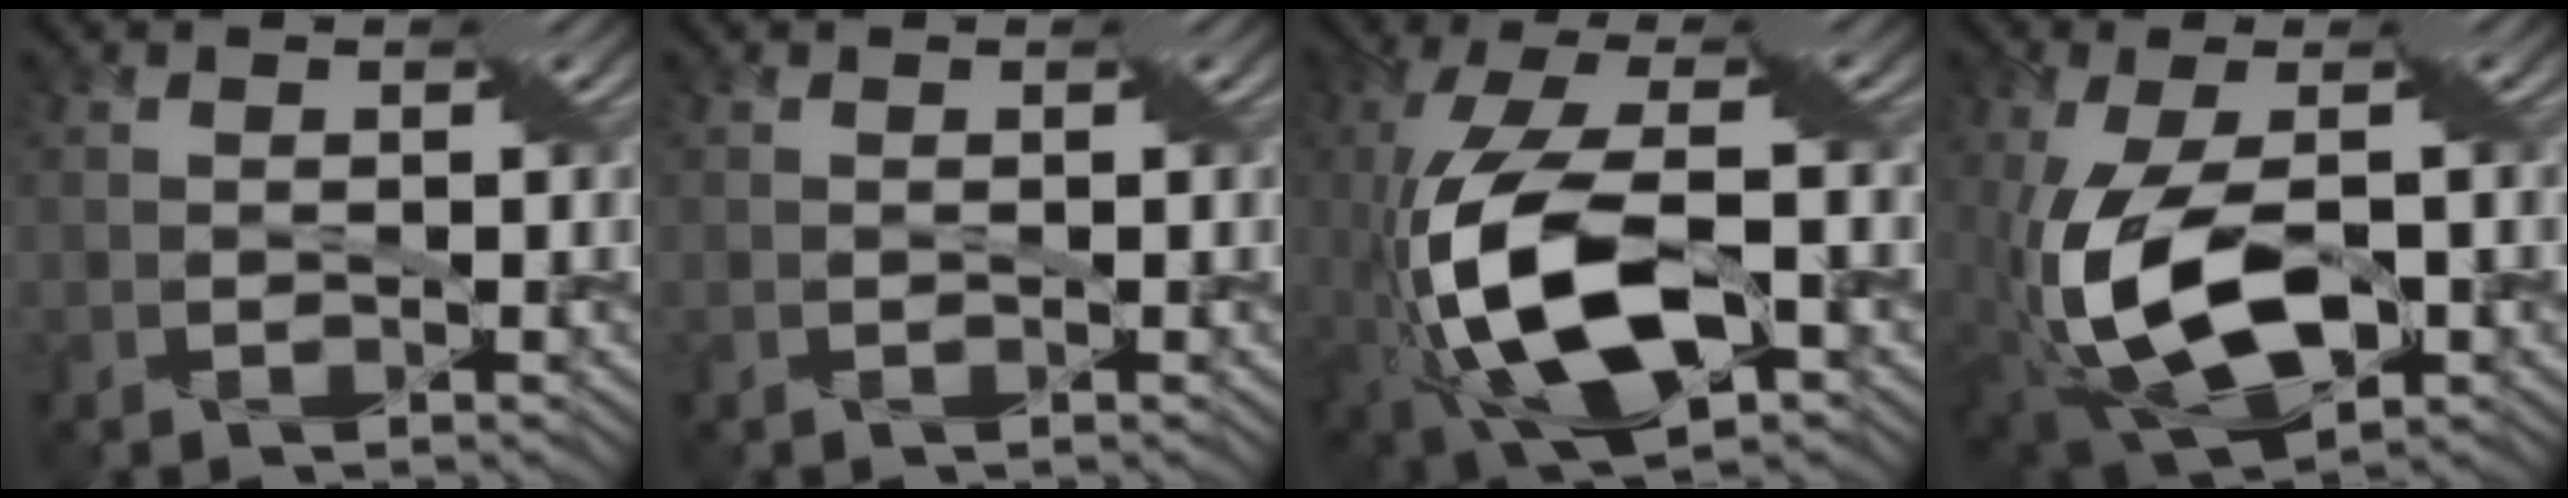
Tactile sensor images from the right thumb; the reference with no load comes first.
{"total": 0.0}
{"total": 14.4, "force": [-3.2, 5.4, 13.0], "torque": [-0.292, 0.001, -0.062]}
{"total": 13.1, "force": [-2.3, 6.2, 11.3], "torque": [-0.255, -0.029, -0.032]}